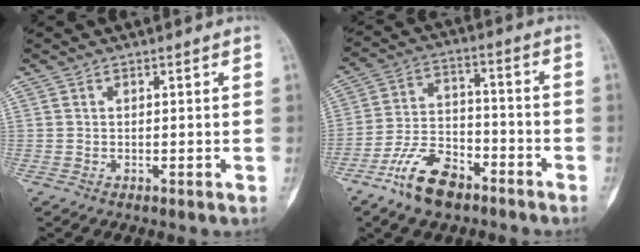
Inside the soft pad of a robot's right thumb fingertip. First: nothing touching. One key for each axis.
{"total": 11.7, "fx": -7.7, "fy": 5.8, "fz": 6.6, "tx": -0.116, "ty": 0.051, "tz": -0.148}